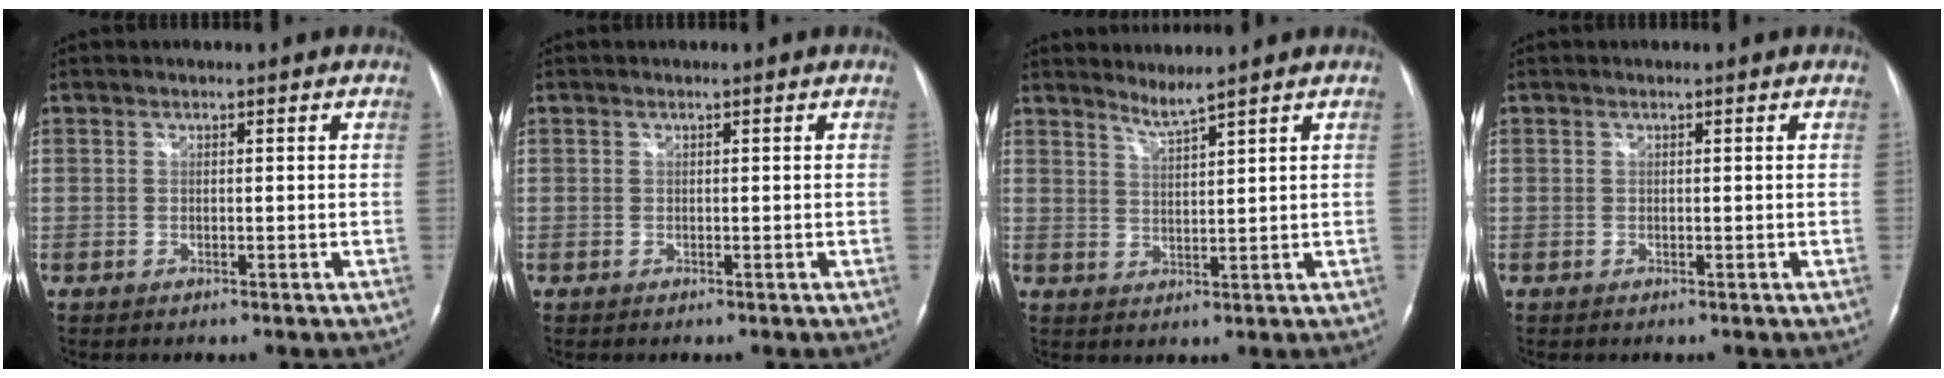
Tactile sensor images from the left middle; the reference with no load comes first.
{"total": 0.0}
{"total": 2.6, "force": [2.4, -1.1, 0.5], "torque": [-0.015, -0.012, 0.051]}
{"total": 0.0}